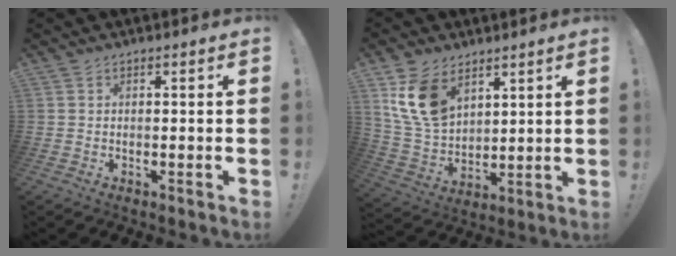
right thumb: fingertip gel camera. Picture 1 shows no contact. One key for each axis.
{"total": 13.9, "fx": 7.4, "fy": 9.0, "fz": 7.6, "tx": -0.151, "ty": -0.032, "tz": 0.146}